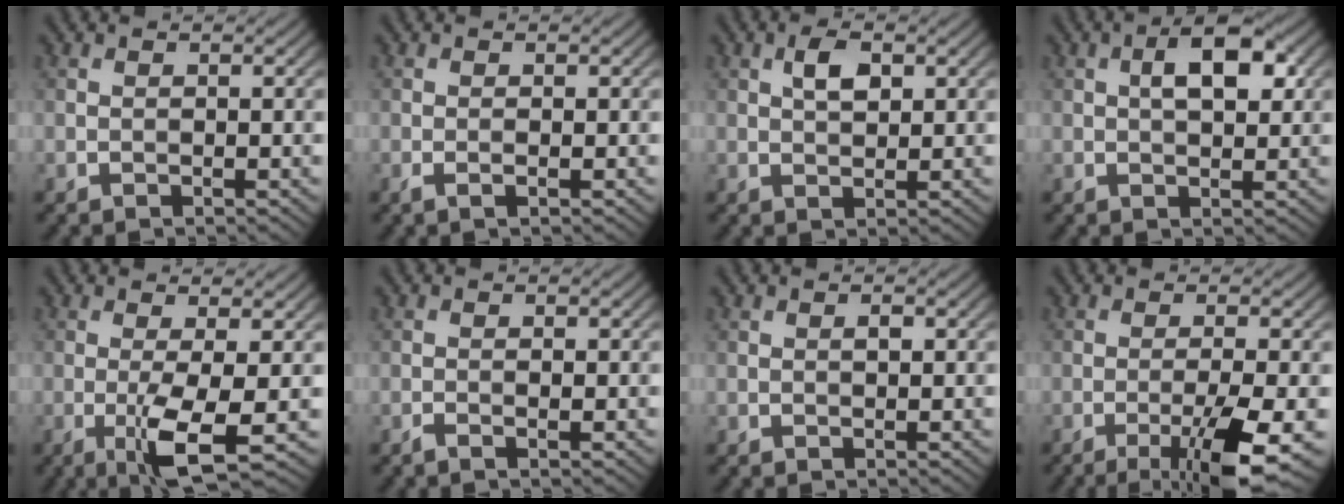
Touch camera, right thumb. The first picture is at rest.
{"total": 1.0, "force": [-0.4, 0.1, 0.9], "torque": [-0.022, -0.001, -0.009]}
{"total": 3.0, "force": [1.1, 1.5, 2.4], "torque": [-0.048, 0.003, 0.019]}
{"total": 5.4, "force": [1.3, 2.5, 4.6], "torque": [-0.076, 0.007, 0.018]}
{"total": 5.7, "force": [-1.6, 0.7, 5.4], "torque": [-0.105, 0.002, -0.030]}
{"total": 0.8, "force": [-0.5, 0.0, 0.7], "torque": [-0.015, 0.002, -0.011]}
{"total": 0.6, "force": [0.1, 0.2, 0.5], "torque": [-0.007, 0.000, 0.001]}
{"total": 8.2, "force": [-3.8, 1.2, 7.2], "torque": [-0.109, 0.000, -0.060]}